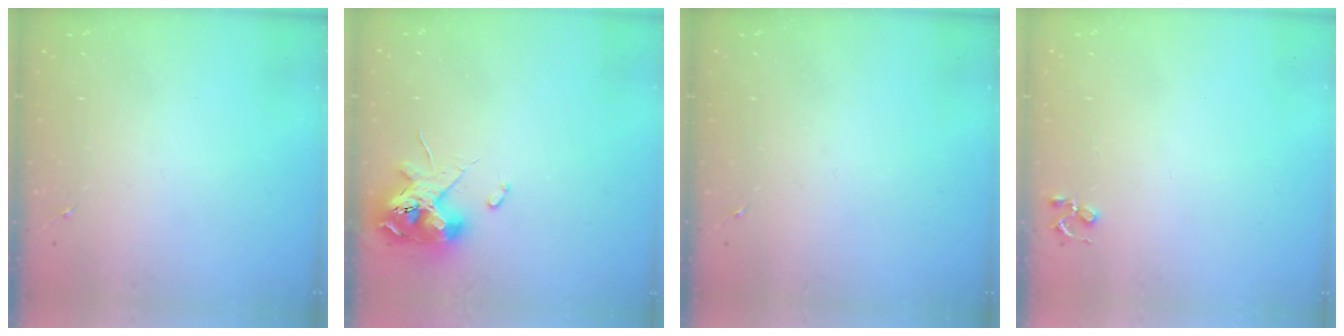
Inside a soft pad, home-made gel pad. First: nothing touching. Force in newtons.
{"total": 11.9, "press": 11.8, "slide": 1.5}
{"total": 0.0}
{"total": 4.1, "press": 4.1, "slide": 0.5}